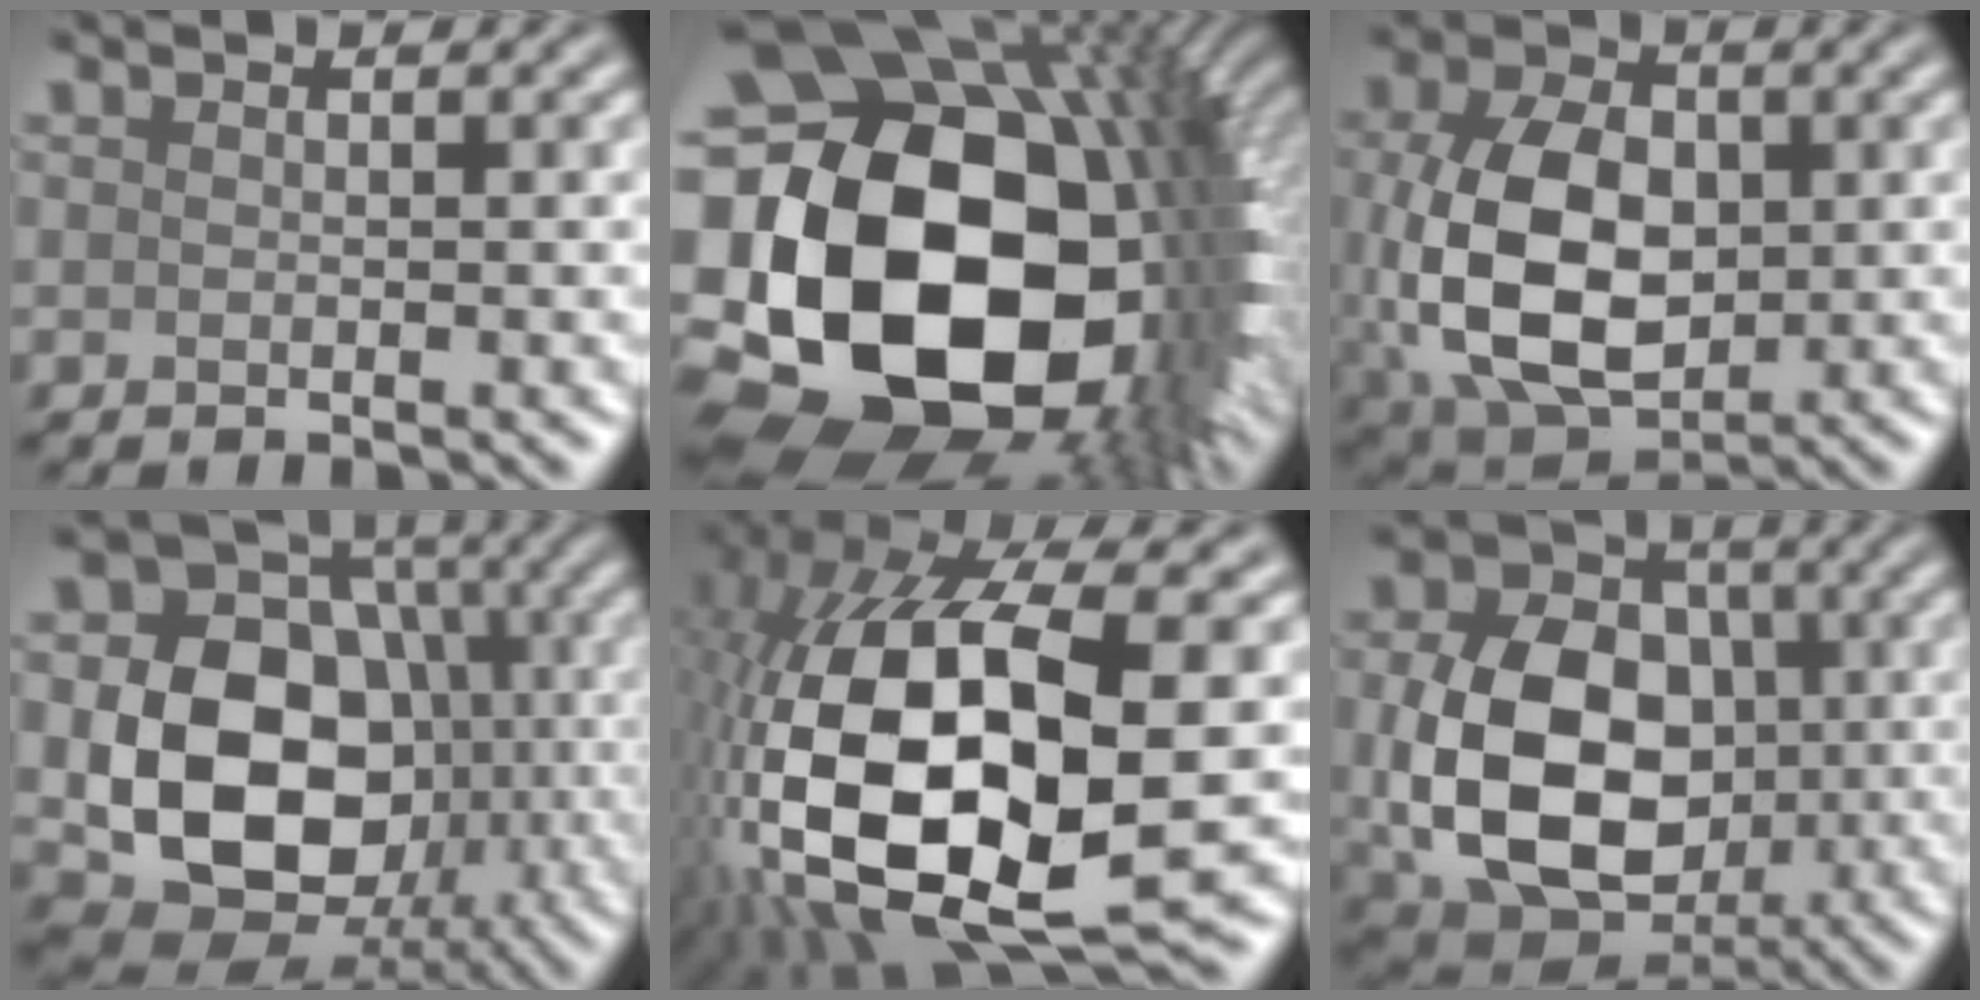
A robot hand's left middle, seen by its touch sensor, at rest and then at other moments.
{"total": 22.9, "force": [-0.8, 17.1, 15.2], "torque": [-0.301, -0.054, 0.016]}
{"total": 11.2, "force": [-0.1, 7.7, 8.1], "torque": [-0.182, -0.008, 0.007]}
{"total": 12.9, "force": [-1.7, 10.2, 7.8], "torque": [-0.123, -0.022, -0.028]}
{"total": 17.3, "force": [-1.8, 8.5, 15.0], "torque": [-0.309, -0.001, -0.030]}
{"total": 11.5, "force": [-0.9, 8.7, 7.5], "torque": [-0.150, -0.012, -0.010]}